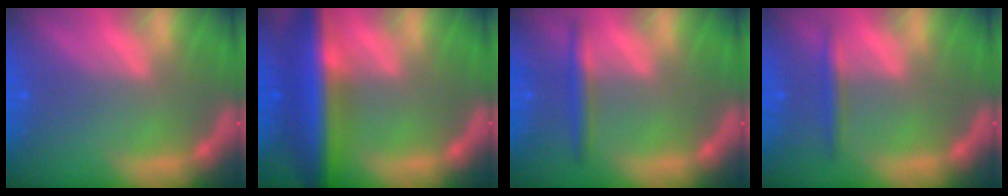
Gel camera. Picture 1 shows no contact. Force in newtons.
{"total": 10.0}
{"total": 2.4}
{"total": 1.9}